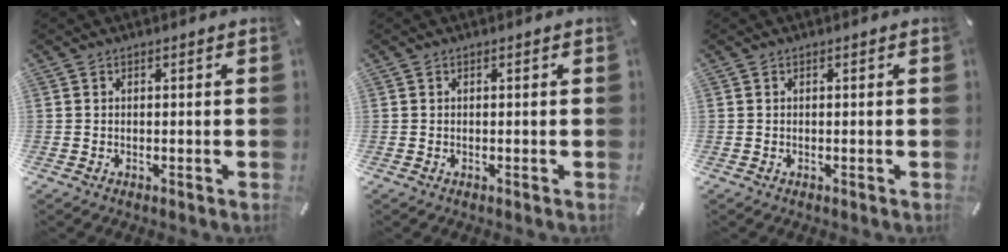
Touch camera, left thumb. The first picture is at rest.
{"total": 0.0}
{"total": 0.0}